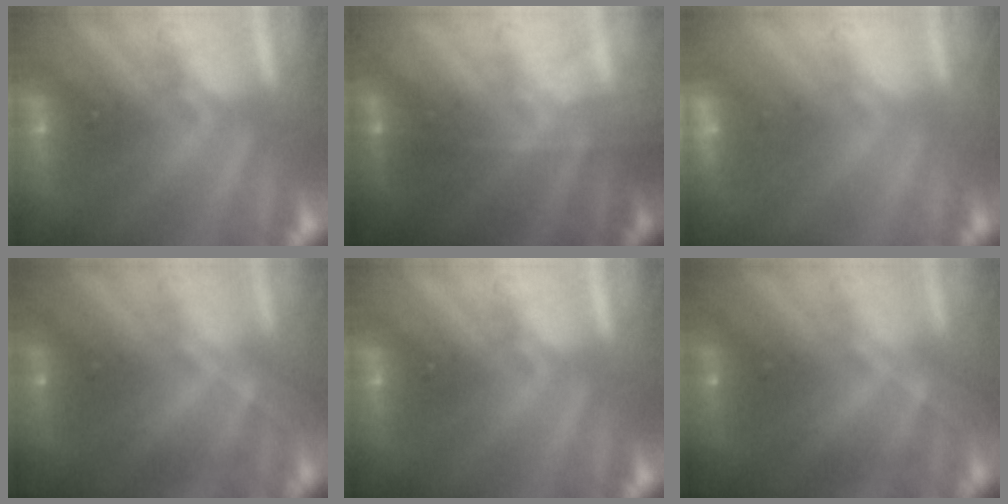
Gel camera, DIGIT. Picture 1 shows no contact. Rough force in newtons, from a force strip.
{"total": 1.6}
{"total": 4.5}
{"total": 1.7}
{"total": 0.0}
{"total": 1.7}